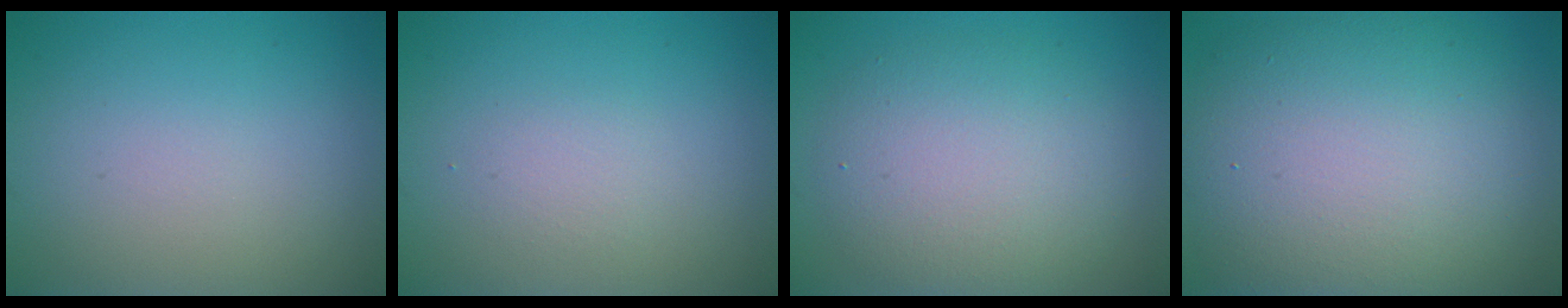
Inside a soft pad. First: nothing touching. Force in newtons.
{"total": 1.2, "press": 1.2, "slide": 0.0}
{"total": 5.8, "press": 5.8, "slide": 0.4}
{"total": 13.1, "press": 13.1, "slide": 0.5}